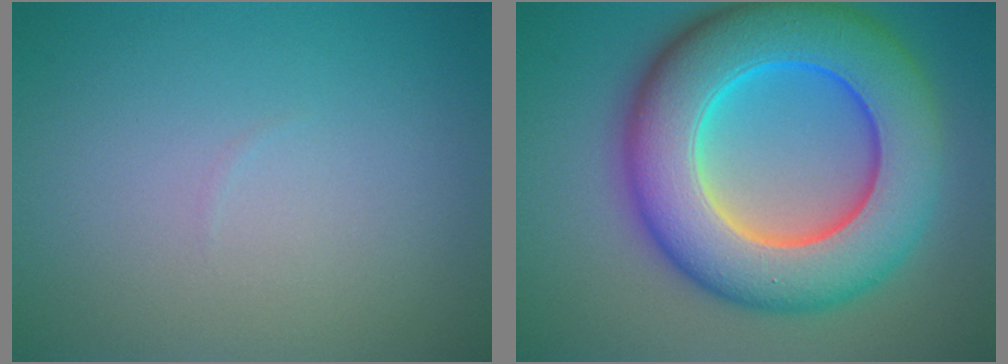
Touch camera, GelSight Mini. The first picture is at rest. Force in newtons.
{"total": 13.3, "press": 13.3, "slide": 0.2}